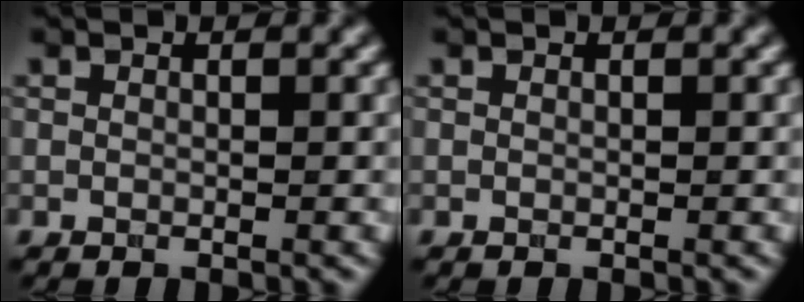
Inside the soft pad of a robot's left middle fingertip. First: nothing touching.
{"total": 0.0}